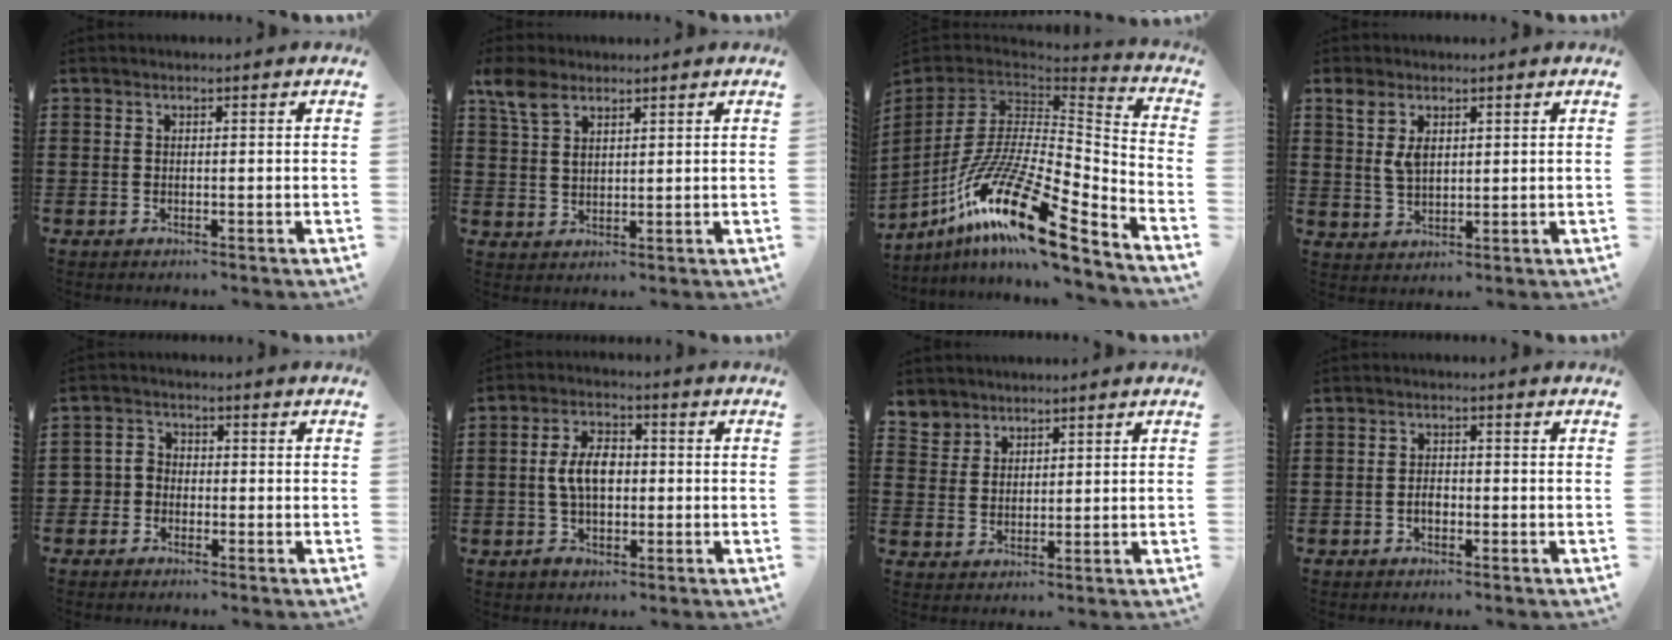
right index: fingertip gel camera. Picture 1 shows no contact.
{"total": 5.3, "force": [3.5, 2.9, 2.9], "torque": [-0.069, 0.008, 0.066]}
{"total": 20.3, "force": [-11.5, 5.4, 15.8], "torque": [-0.340, 0.014, -0.219]}
{"total": 4.5, "force": [1.9, 2.4, 3.3], "torque": [-0.074, 0.009, 0.033]}
{"total": 2.8, "force": [-1.7, 2.2, 0.2], "torque": [-0.021, 0.003, -0.043]}
{"total": 7.0, "force": [-0.4, 4.2, 5.6], "torque": [-0.118, 0.002, -0.016]}
{"total": 3.7, "force": [3.0, 2.1, -0.1], "torque": [-0.013, 0.005, 0.059]}
{"total": 1.8, "force": [-0.7, 1.1, 1.3], "torque": [-0.026, 0.003, -0.014]}